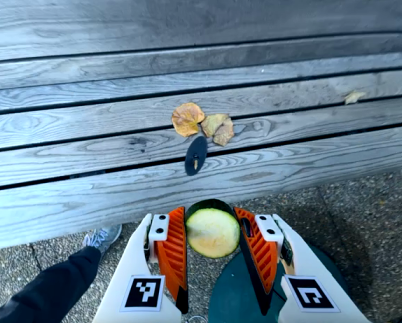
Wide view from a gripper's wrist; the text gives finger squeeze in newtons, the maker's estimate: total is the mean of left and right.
{"total": 9.6, "left": 9.3, "right": 9.9}